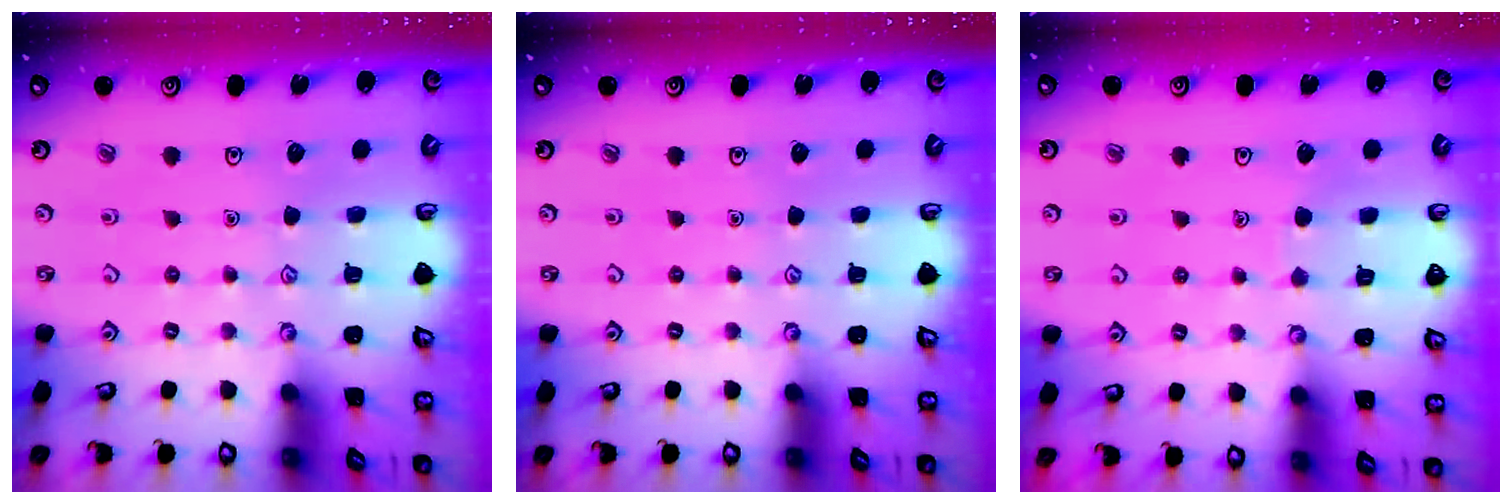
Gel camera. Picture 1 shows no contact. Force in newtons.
{"total": 0.0}
{"total": 2.3, "press": 2.3, "slide": 0.1}